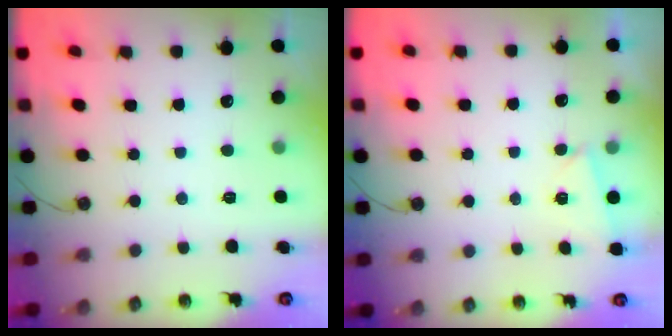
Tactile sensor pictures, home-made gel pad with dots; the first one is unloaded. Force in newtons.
{"total": 2.5, "press": 1.6, "slide": 1.9}